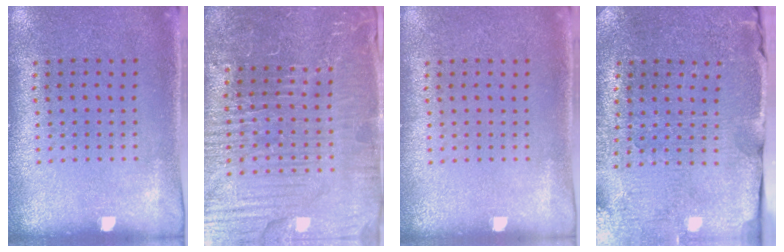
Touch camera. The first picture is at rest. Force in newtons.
{"total": 6.0, "press": 5.5, "slide": 2.5}
{"total": 0.0}
{"total": 3.6, "press": 3.6, "slide": 0.4}